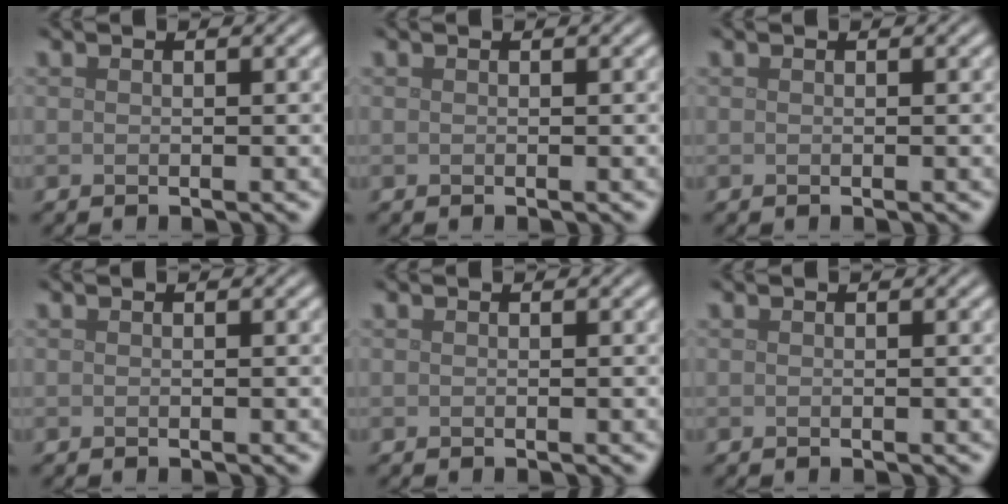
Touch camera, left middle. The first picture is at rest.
{"total": 0.0}
{"total": 0.0}
{"total": 0.0}
{"total": 0.0}
{"total": 0.0}